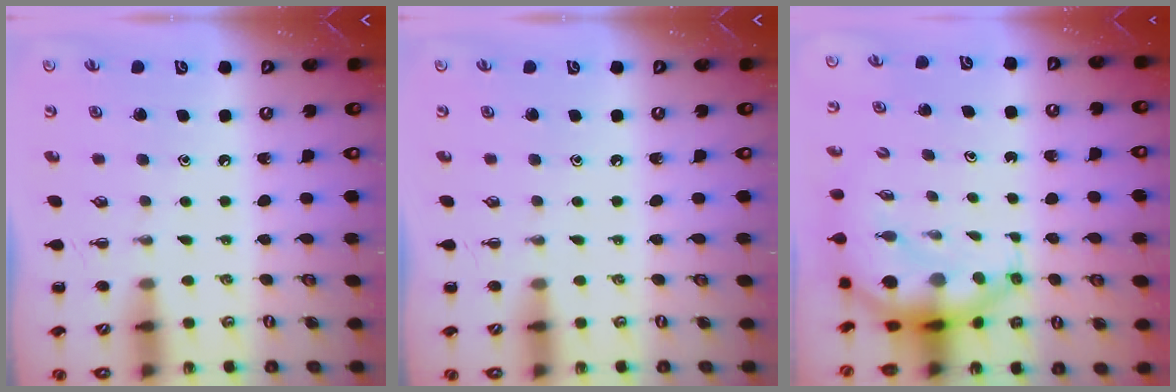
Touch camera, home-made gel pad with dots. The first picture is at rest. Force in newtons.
{"total": 0.0}
{"total": 6.8, "press": 6.6, "slide": 1.6}